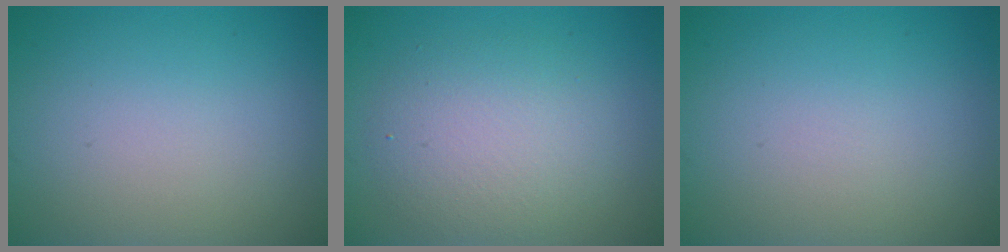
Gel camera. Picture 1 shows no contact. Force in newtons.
{"total": 4.5, "press": 4.5, "slide": 0.5}
{"total": 0.0}